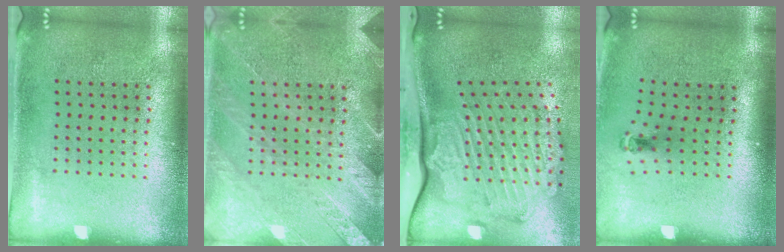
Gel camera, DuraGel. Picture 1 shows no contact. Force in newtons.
{"total": 3.4, "press": 3.3, "slide": 0.4}
{"total": 2.8, "press": 2.2, "slide": 1.7}
{"total": 0.6, "press": 0.3, "slide": 0.5}